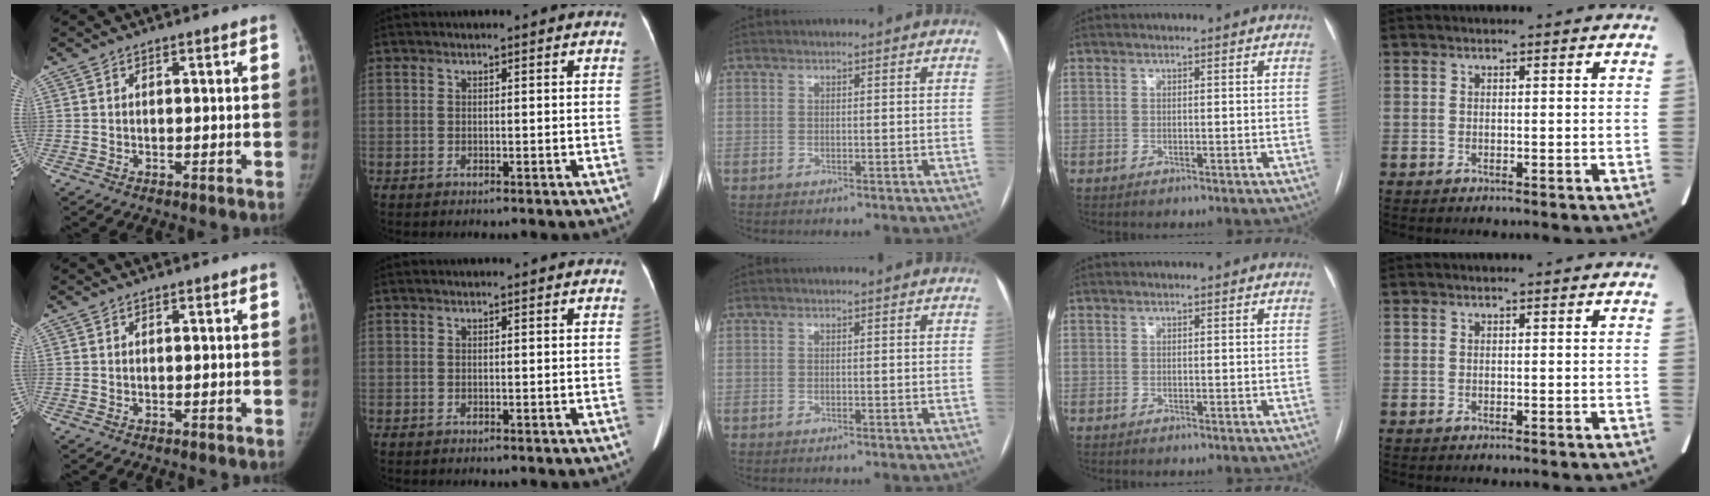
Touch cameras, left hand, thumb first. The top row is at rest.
{}